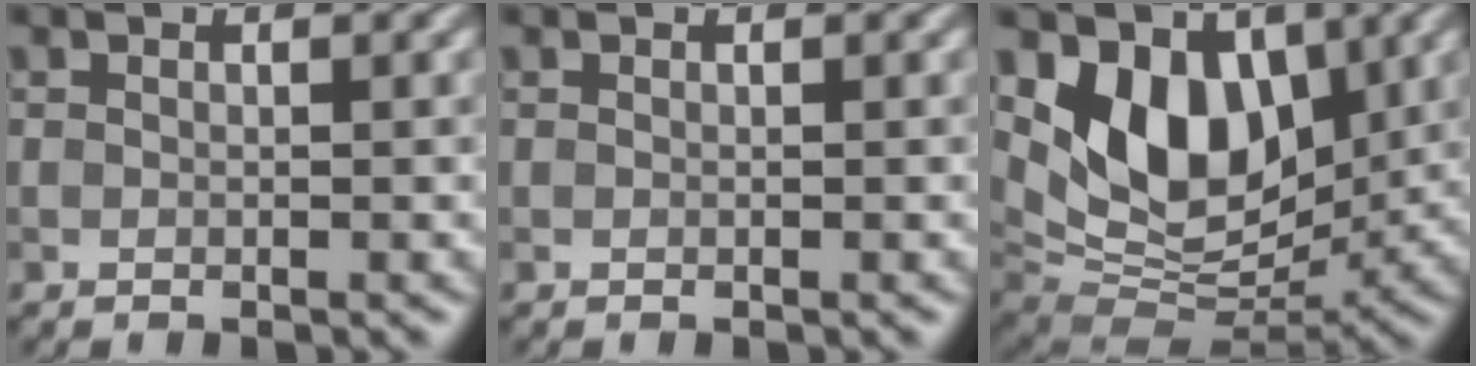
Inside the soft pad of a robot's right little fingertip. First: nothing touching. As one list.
[{"total": 0.0}, {"total": 8.2, "force": [3.0, 5.2, 5.5], "torque": [-0.098, -0.022, 0.046]}]